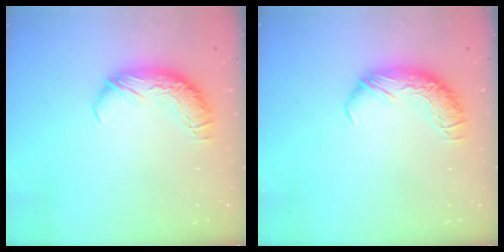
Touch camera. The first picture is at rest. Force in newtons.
{"total": 0.0}